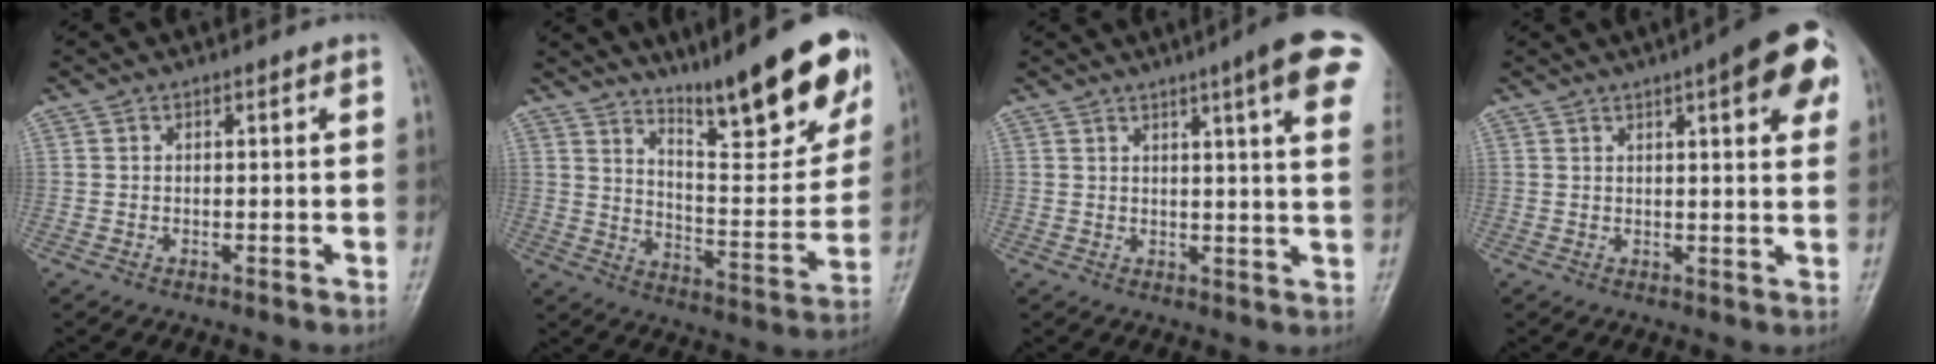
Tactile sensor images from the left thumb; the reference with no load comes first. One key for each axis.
{"total": 20.2, "fx": 13.9, "fy": 4.3, "fz": 14.0, "tx": -0.162, "ty": -0.082, "tz": 0.220}
{"total": 12.6, "fx": 6.7, "fy": 1.0, "fz": 10.7, "tx": -0.126, "ty": -0.019, "tz": 0.071}
{"total": 11.4, "fx": 5.2, "fy": 3.0, "fz": 9.7, "tx": -0.098, "ty": -0.006, "tz": 0.057}